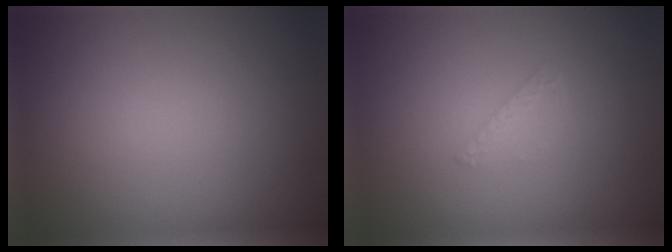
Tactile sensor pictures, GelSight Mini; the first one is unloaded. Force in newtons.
{"total": 0.8, "press": 0.8, "slide": 0.0}